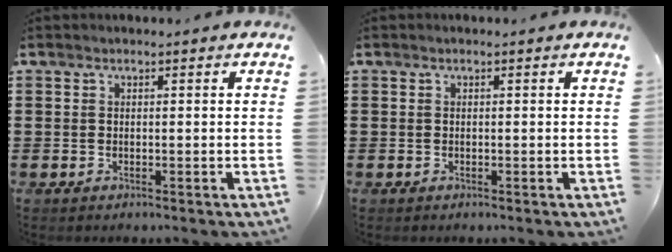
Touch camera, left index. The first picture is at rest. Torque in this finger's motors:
{"motor_torque": [0.00, 0.00, 0.00, 0.01]}